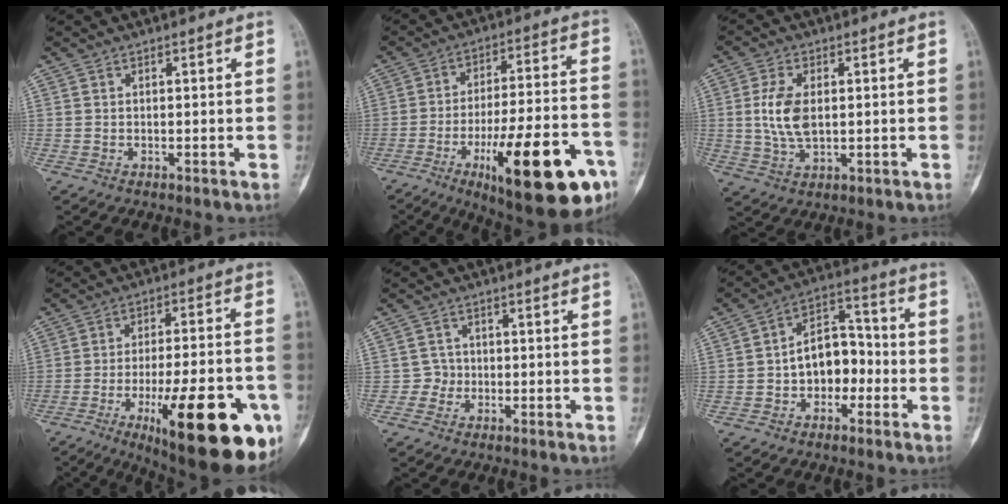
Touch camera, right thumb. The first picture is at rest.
{"total": 25.3, "force": [-11.1, 7.4, 21.5], "torque": [-0.281, 0.047, -0.154]}
{"total": 8.0, "force": [0.7, 4.4, 6.6], "torque": [-0.136, -0.005, 0.018]}
{"total": 27.1, "force": [-11.1, 8.2, 23.3], "torque": [-0.279, 0.033, -0.150]}
{"total": 2.2, "force": [-0.7, 2.1, 0.0], "torque": [0.017, 0.011, -0.019]}
{"total": 10.4, "force": [-2.0, 7.2, 7.2], "torque": [-0.078, 0.045, -0.044]}